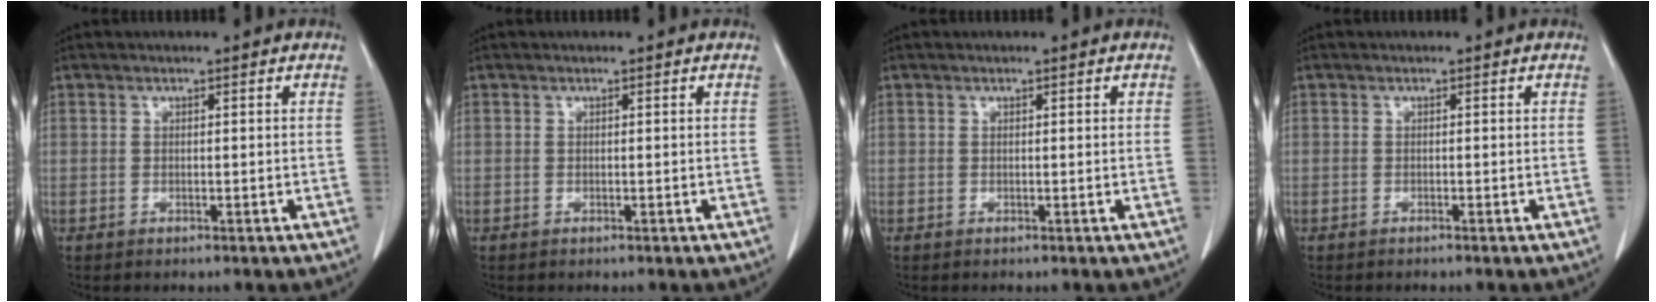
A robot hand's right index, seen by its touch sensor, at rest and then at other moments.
{"total": 0.0}
{"total": 0.0}
{"total": 0.0}